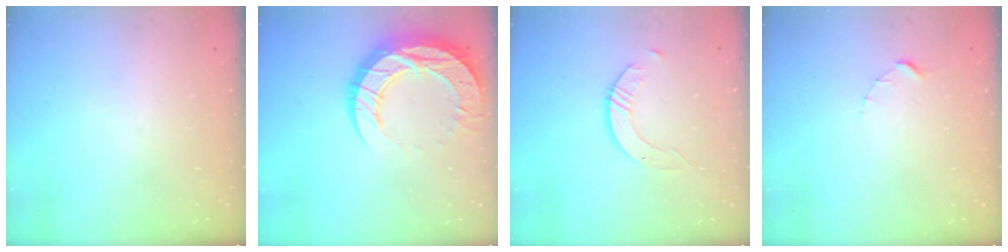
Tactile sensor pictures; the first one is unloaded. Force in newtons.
{"total": 18.4, "press": 18.4, "slide": 1.6}
{"total": 2.4, "press": 2.4, "slide": 0.3}
{"total": 1.5, "press": 1.5, "slide": 0.2}